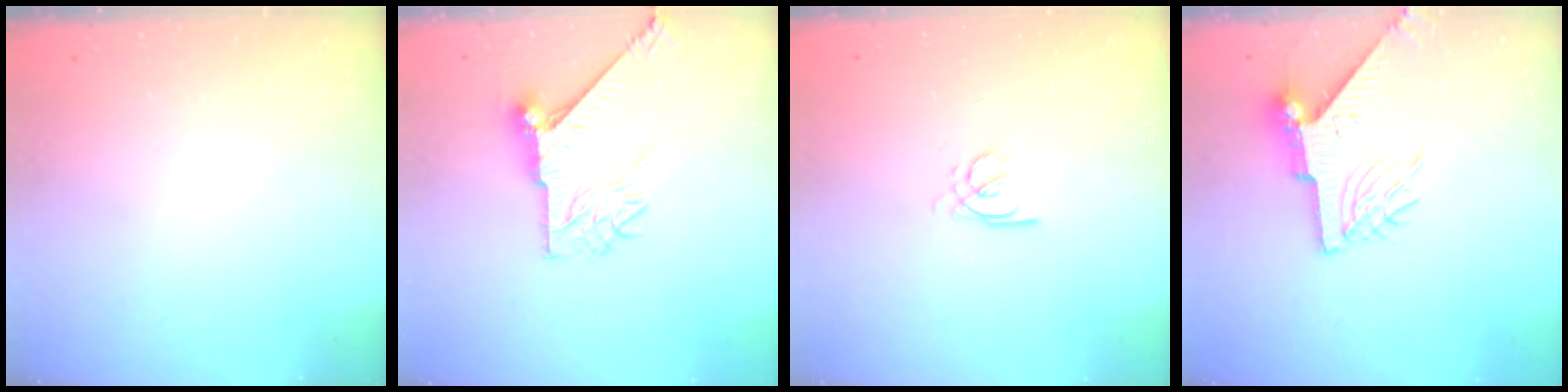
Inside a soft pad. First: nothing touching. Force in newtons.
{"total": 10.8, "press": 10.7, "slide": 1.1}
{"total": 1.6, "press": 1.6, "slide": 0.3}
{"total": 9.4, "press": 9.3, "slide": 1.0}